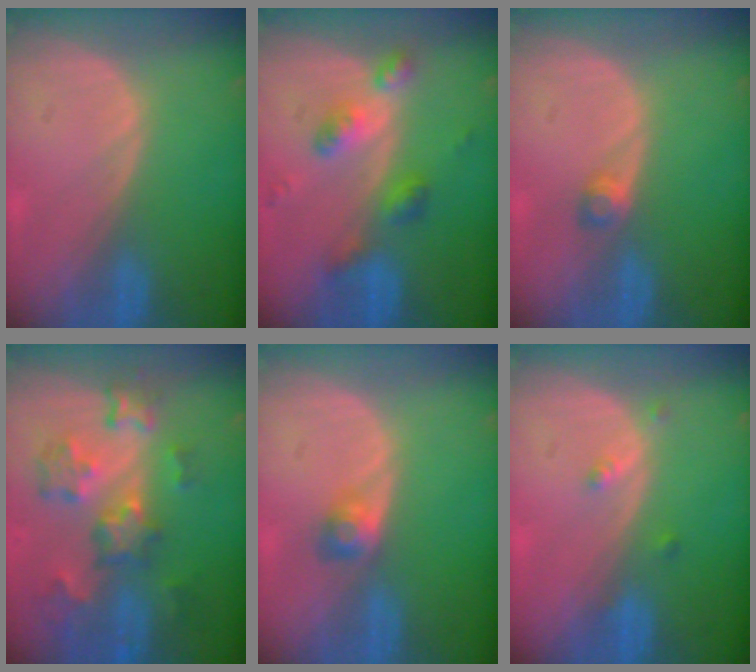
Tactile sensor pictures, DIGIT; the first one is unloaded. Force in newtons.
{"total": 6.3, "press": 5.5, "slide": 3.0}
{"total": 2.0, "press": 1.7, "slide": 1.1}
{"total": 9.2, "press": 8.1, "slide": 4.5}
{"total": 2.4, "press": 2.3, "slide": 0.7}
{"total": 1.9, "press": 1.5, "slide": 1.0}